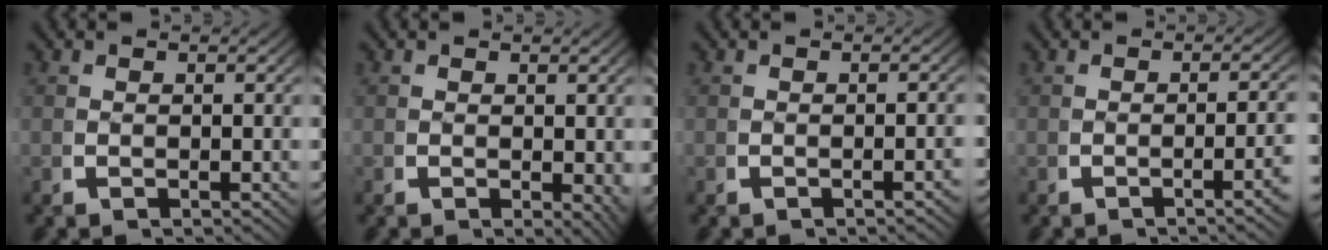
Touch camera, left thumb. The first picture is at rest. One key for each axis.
{"total": 1.8, "fx": 0.2, "fy": 0.9, "fz": 1.5, "tx": -0.017, "ty": -0.009, "tz": 0.007}
{"total": 1.1, "fx": -0.6, "fy": -0.1, "fz": 0.9, "tx": -0.013, "ty": 0.006, "tz": -0.010}
{"total": 2.5, "fx": -1.0, "fy": 0.1, "fz": 2.4, "tx": -0.037, "ty": 0.007, "tz": -0.018}